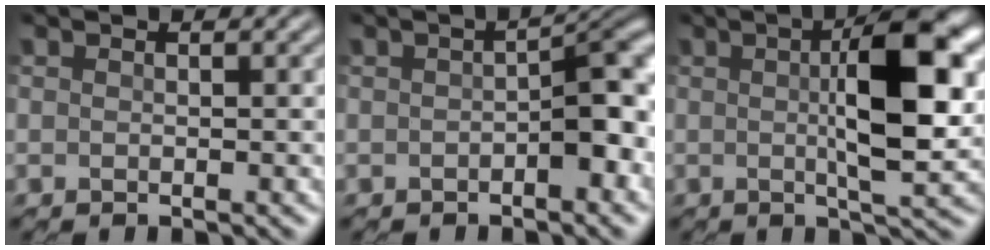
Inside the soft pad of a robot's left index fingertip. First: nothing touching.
{"total": 5.8, "force": [-1.0, 2.4, 5.2], "torque": [-0.069, 0.008, -0.015]}
{"total": 8.5, "force": [1.4, 2.2, 8.1], "torque": [-0.128, 0.012, 0.019]}